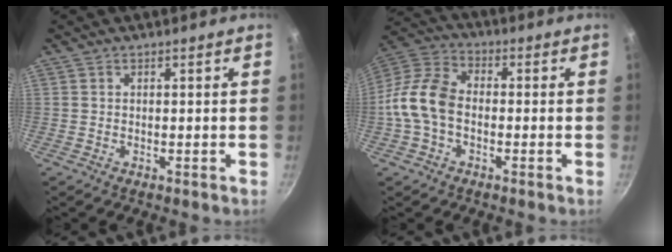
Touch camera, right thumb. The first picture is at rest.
{"total": 10.9, "force": [-1.8, 7.3, 7.9], "torque": [-0.145, 0.035, -0.055]}